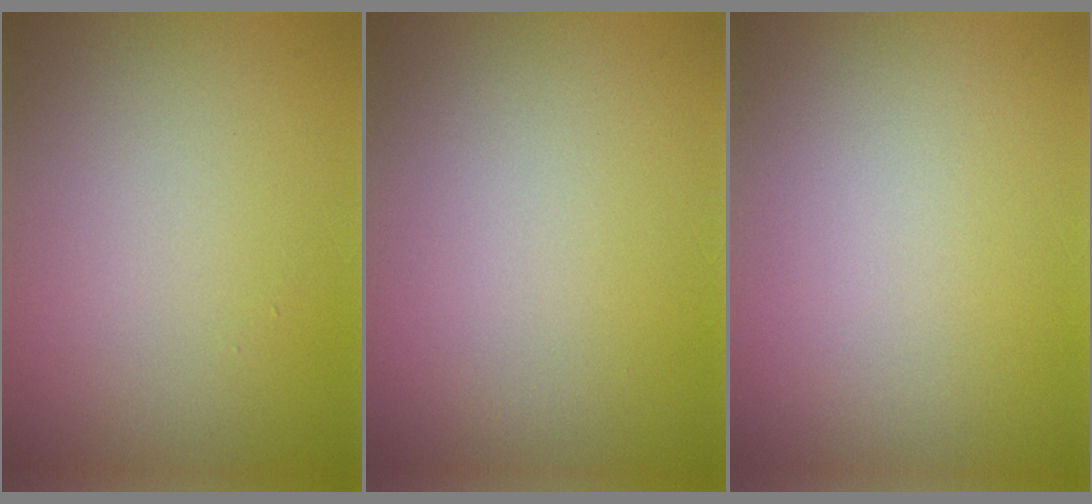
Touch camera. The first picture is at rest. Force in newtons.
{"total": 0.0}
{"total": 0.0}